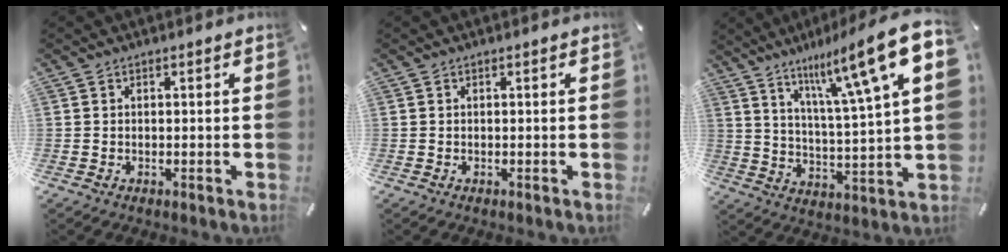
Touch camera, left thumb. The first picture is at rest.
{"total": 0.0}
{"total": 16.9, "force": [10.2, 3.0, 13.1], "torque": [-0.208, -0.062, 0.154]}